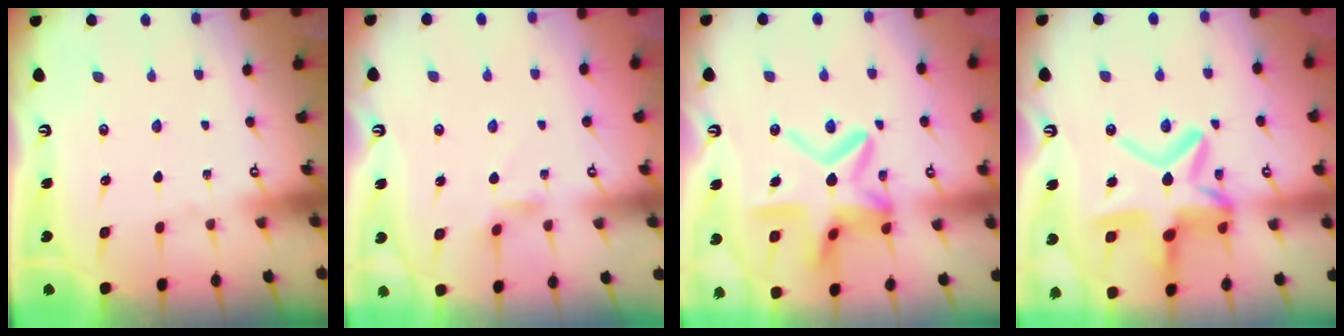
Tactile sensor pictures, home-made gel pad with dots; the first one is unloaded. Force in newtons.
{"total": 2.5, "press": 2.5, "slide": 0.4}
{"total": 16.7, "press": 16.7, "slide": 1.4}
{"total": 17.6, "press": 17.5, "slide": 1.6}